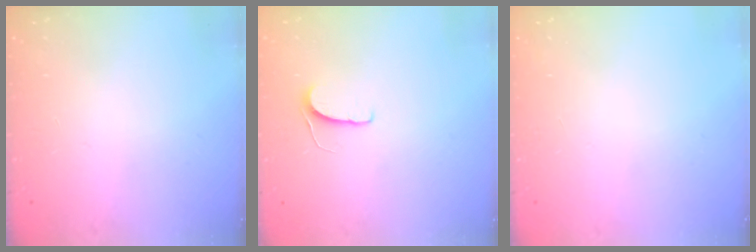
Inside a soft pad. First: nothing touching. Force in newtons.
{"total": 5.4, "press": 5.4, "slide": 0.4}
{"total": 0.0}